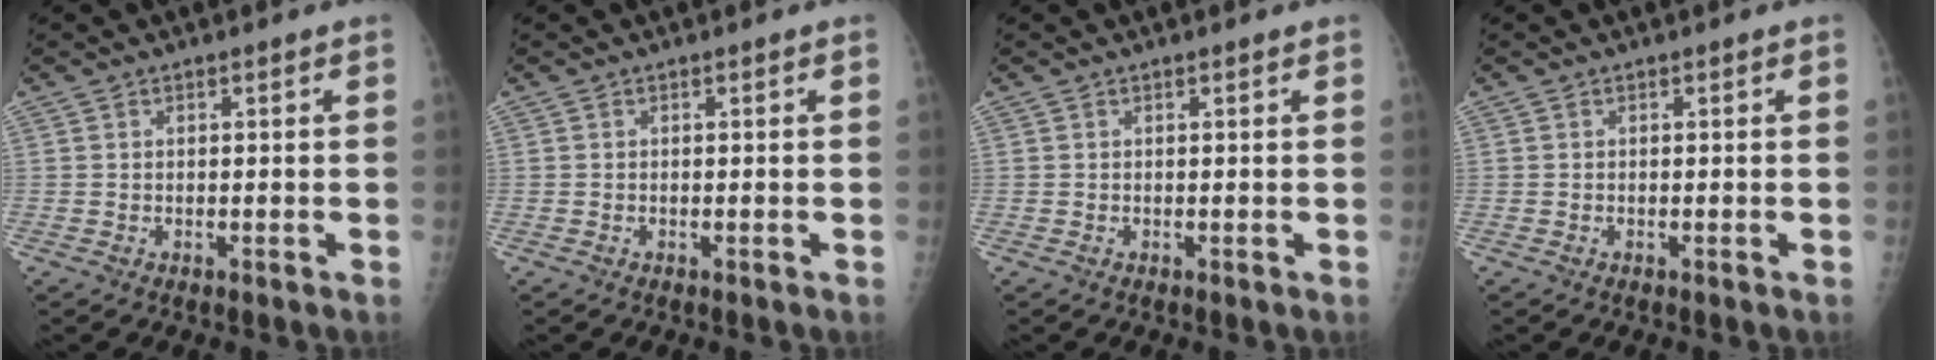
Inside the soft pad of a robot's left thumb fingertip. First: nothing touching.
{"total": 0.0}
{"total": 0.5, "force": [0.4, 0.0, 0.3], "torque": [-0.007, 0.002, 0.005]}
{"total": 0.0}